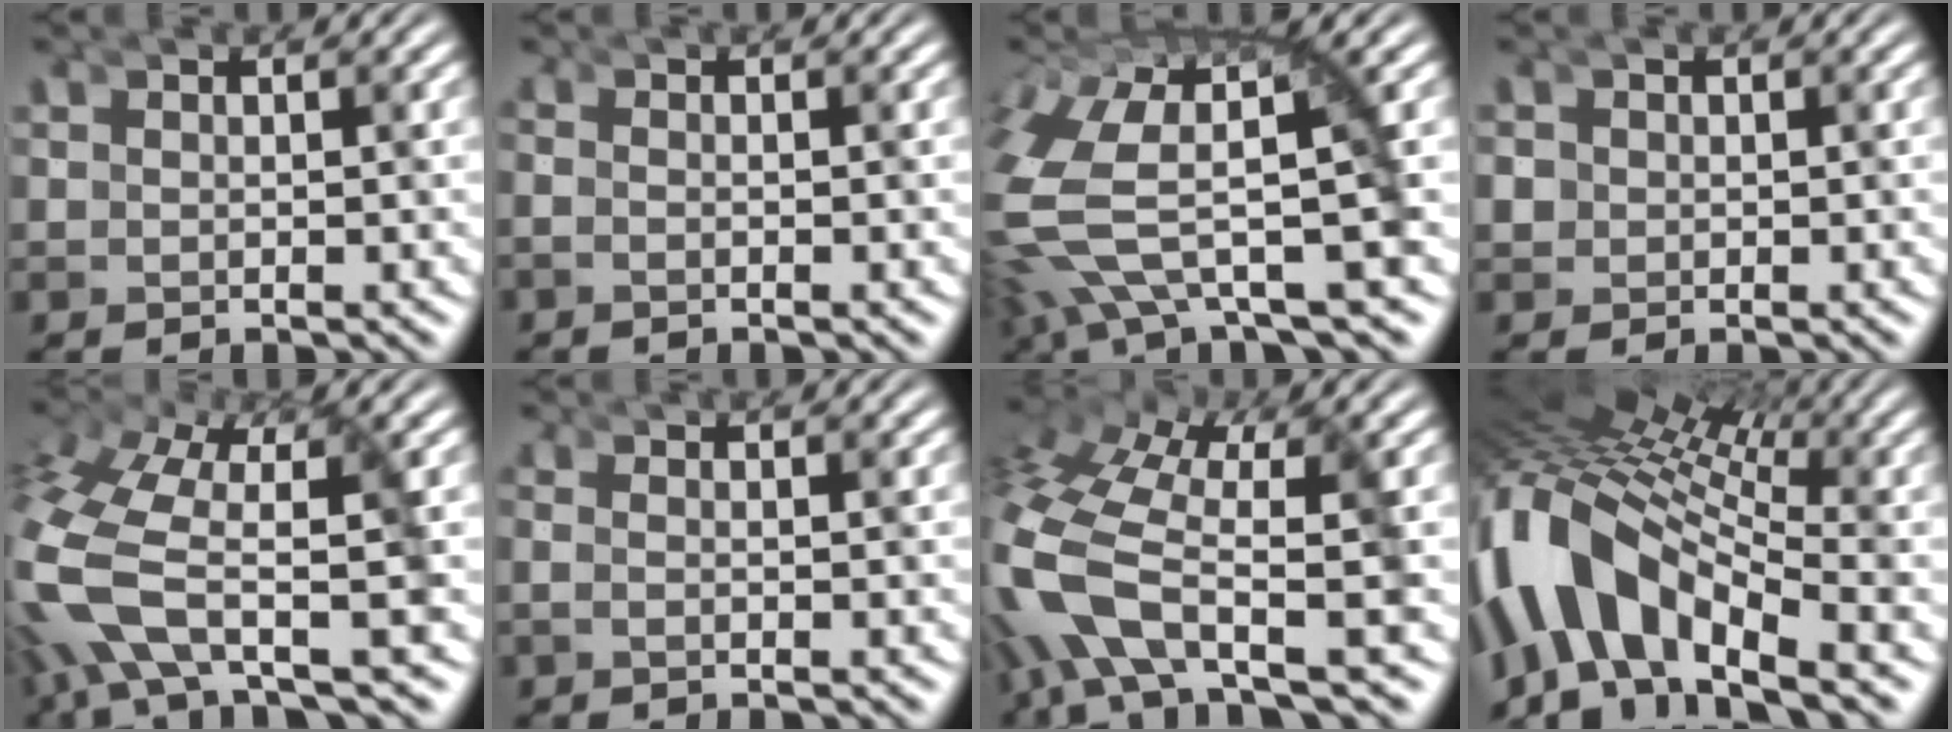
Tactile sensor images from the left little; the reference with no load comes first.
{"total": 1.1, "force": [-0.8, -0.7, 0.0], "torque": [0.004, 0.000, -0.019]}
{"total": 7.9, "force": [-2.6, 4.0, 6.3], "torque": [-0.176, -0.053, -0.030]}
{"total": 1.0, "force": [0.1, 1.0, 0.0], "torque": [-0.012, -0.009, 0.004]}
{"total": 7.2, "force": [-3.8, 2.9, 5.4], "torque": [-0.166, -0.059, -0.048]}
{"total": 1.0, "force": [-0.8, -0.6, 0.3], "torque": [-0.003, 0.001, -0.019]}
{"total": 7.5, "force": [-4.2, 3.8, 5.0], "torque": [-0.177, -0.062, -0.053]}
{"total": 11.7, "force": [-4.3, 7.9, 7.4], "torque": [-0.208, -0.051, -0.059]}